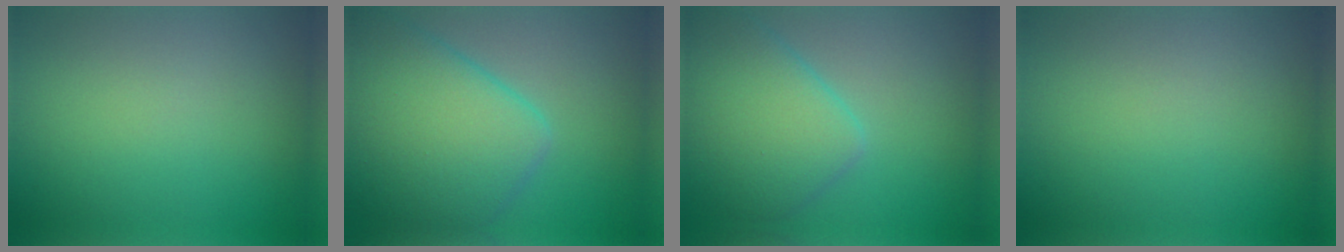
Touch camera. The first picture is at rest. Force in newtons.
{"total": 7.9, "press": 7.9, "slide": 0.2}
{"total": 5.6, "press": 5.6, "slide": 0.3}
{"total": 0.0}